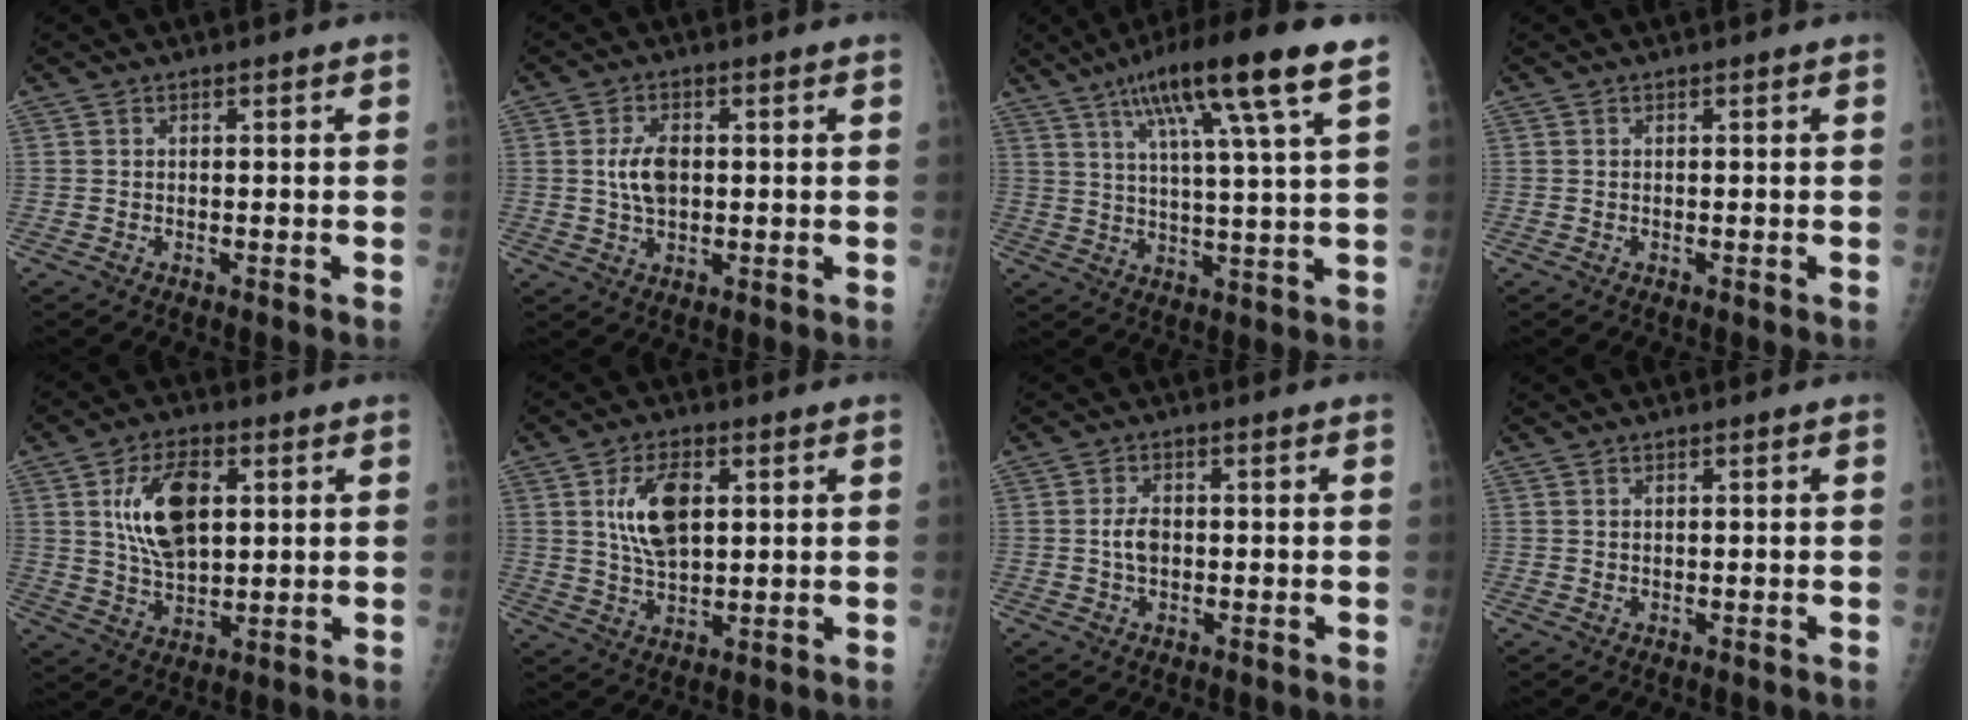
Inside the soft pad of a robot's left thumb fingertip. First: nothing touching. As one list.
[{"total": 5.5, "force": [0.6, 3.2, 4.5], "torque": [-0.082, 0.000, 0.013]}, {"total": 16.2, "force": [8.7, 1.0, 13.7], "torque": [-0.226, -0.016, 0.136]}, {"total": 0.0}, {"total": 12.7, "force": [3.5, 7.0, 10.0], "torque": [-0.161, -0.011, 0.068]}, {"total": 10.0, "force": [2.8, 5.3, 8.0], "torque": [-0.135, -0.009, 0.055]}, {"total": 3.2, "force": [0.0, 2.0, 2.5], "torque": [-0.045, 0.003, 0.001]}, {"total": 0.8, "force": [0.5, 0.4, 0.5], "torque": [-0.004, -0.003, 0.009]}]